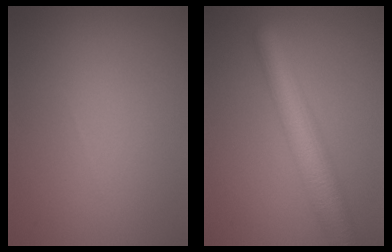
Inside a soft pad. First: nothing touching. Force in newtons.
{"total": 7.1, "press": 7.1, "slide": 0.1}